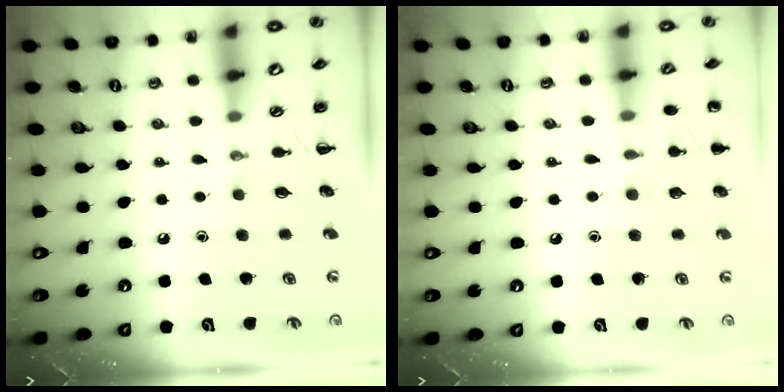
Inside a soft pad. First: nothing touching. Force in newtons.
{"total": 7.0, "press": 6.7, "slide": 2.1}